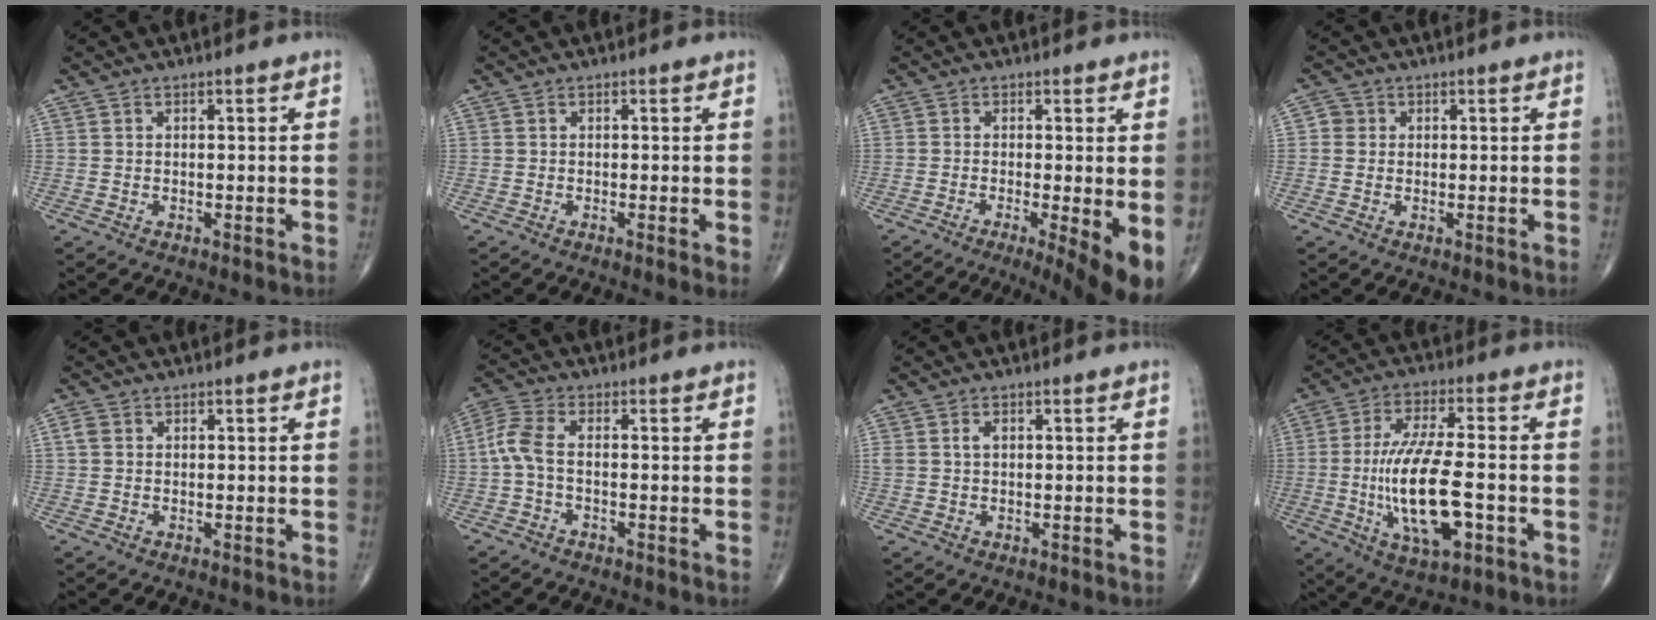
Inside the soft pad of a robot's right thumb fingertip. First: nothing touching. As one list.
[{"total": 1.7, "force": [-0.3, 0.1, 1.7], "torque": [-0.034, -0.007, -0.007]}, {"total": 9.4, "force": [-3.0, 1.9, 8.7], "torque": [-0.129, -0.020, -0.046]}, {"total": 2.1, "force": [0.2, 2.0, 0.5], "torque": [0.003, 0.004, -0.001]}, {"total": 1.5, "force": [0.3, 1.3, 0.8], "torque": [-0.020, 0.005, 0.007]}, {"total": 5.0, "force": [-0.8, 2.0, 4.4], "torque": [-0.118, 0.016, -0.026]}, {"total": 1.6, "force": [0.5, 1.1, 1.1], "torque": [-0.021, 0.007, 0.012]}, {"total": 15.7, "force": [-3.1, 5.2, 14.5], "torque": [-0.280, 0.005, -0.051]}]